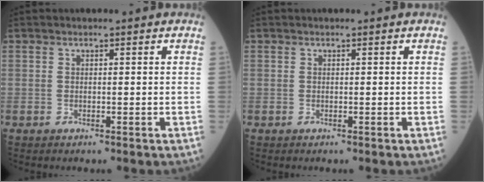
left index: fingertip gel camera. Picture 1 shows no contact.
{"total": 0.0}